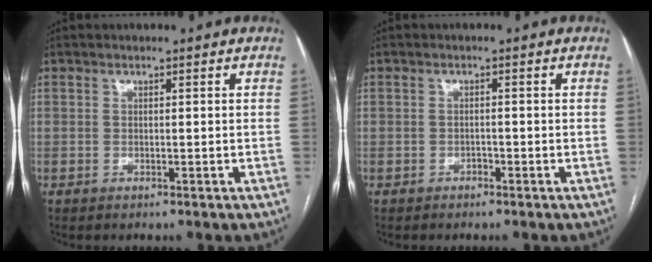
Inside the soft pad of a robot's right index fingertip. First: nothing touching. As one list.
[{"total": 0.8, "force": [-0.6, 0.5, 0.4], "torque": [-0.007, 0.002, -0.010]}]